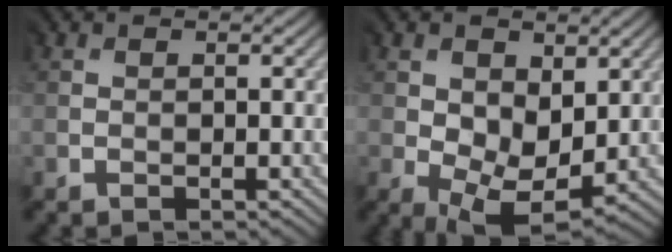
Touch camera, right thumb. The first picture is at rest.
{"total": 7.8, "force": [0.8, 5.5, 5.5], "torque": [-0.128, -0.015, 0.024]}